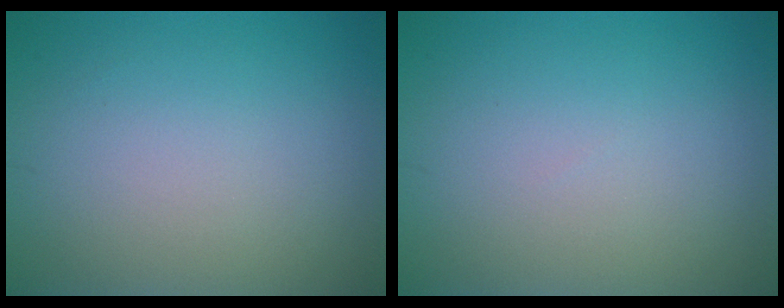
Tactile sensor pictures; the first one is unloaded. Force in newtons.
{"total": 0.0}